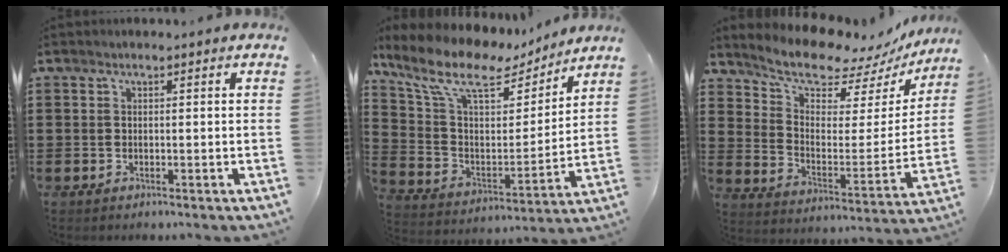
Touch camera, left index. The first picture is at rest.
{"total": 11.1, "force": [7.8, 4.1, 6.7], "torque": [-0.163, -0.039, 0.131]}
{"total": 9.4, "force": [8.7, 2.4, 2.7], "torque": [-0.074, -0.071, 0.148]}